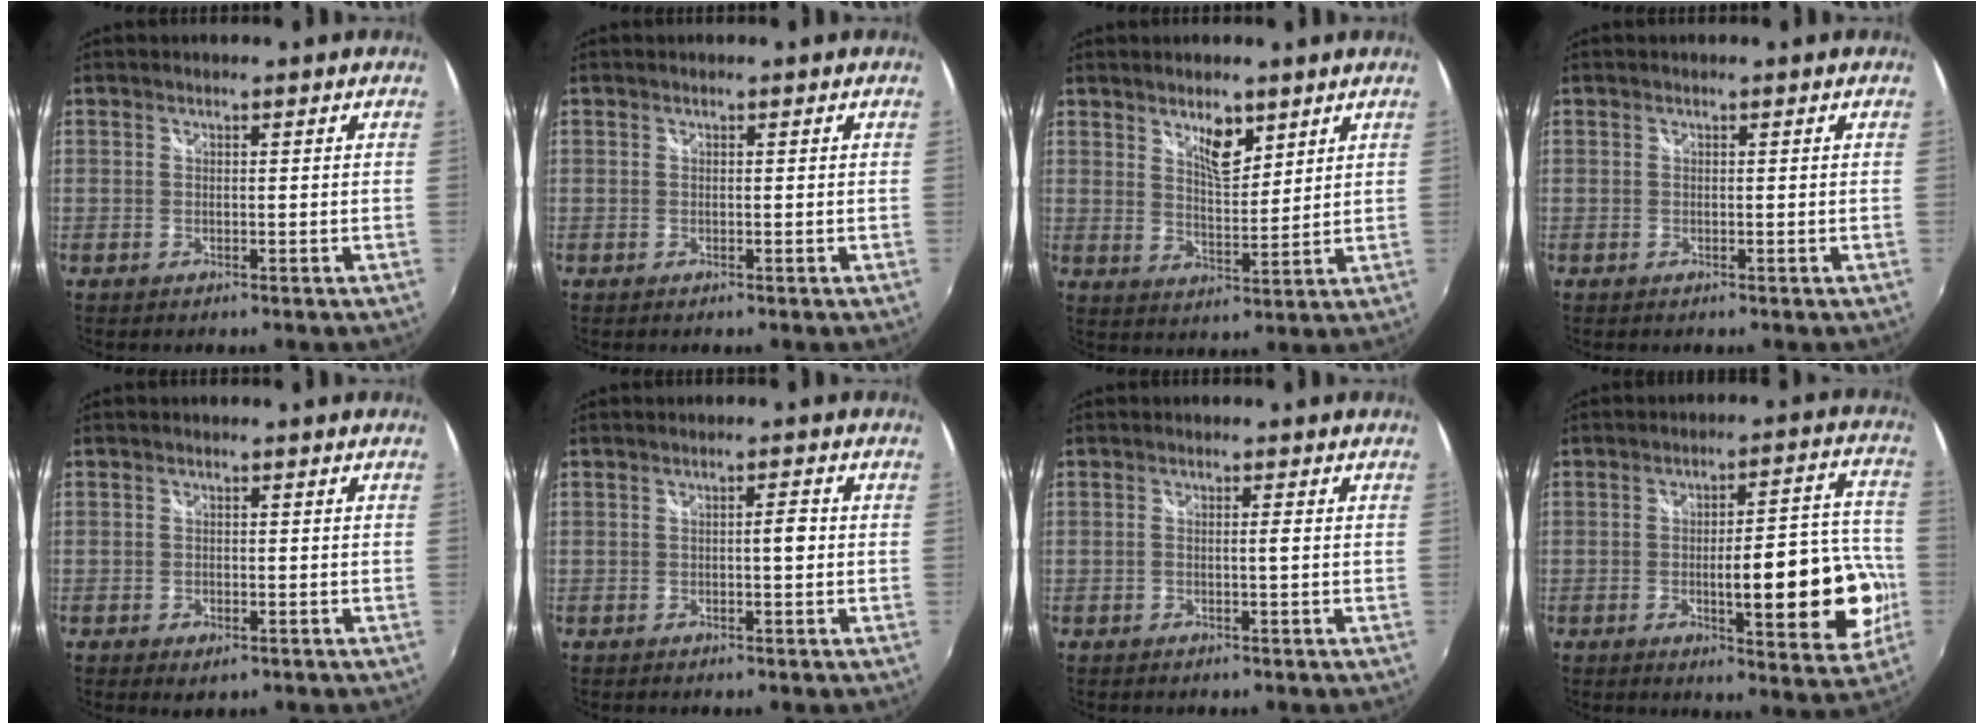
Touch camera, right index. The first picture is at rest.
{"total": 0.0}
{"total": 6.1, "force": [4.0, 2.3, 4.0], "torque": [-0.061, -0.001, 0.069]}
{"total": 0.0}
{"total": 2.4, "force": [-1.4, 1.4, 1.4], "torque": [-0.031, -0.008, -0.022]}
{"total": 1.7, "force": [-0.1, 0.4, 1.7], "torque": [-0.023, 0.009, 0.001]}
{"total": 0.9, "force": [-0.2, -0.3, 0.8], "torque": [-0.012, 0.005, -0.002]}
{"total": 16.3, "force": [-4.1, 3.8, 15.4], "torque": [-0.212, 0.001, -0.048]}